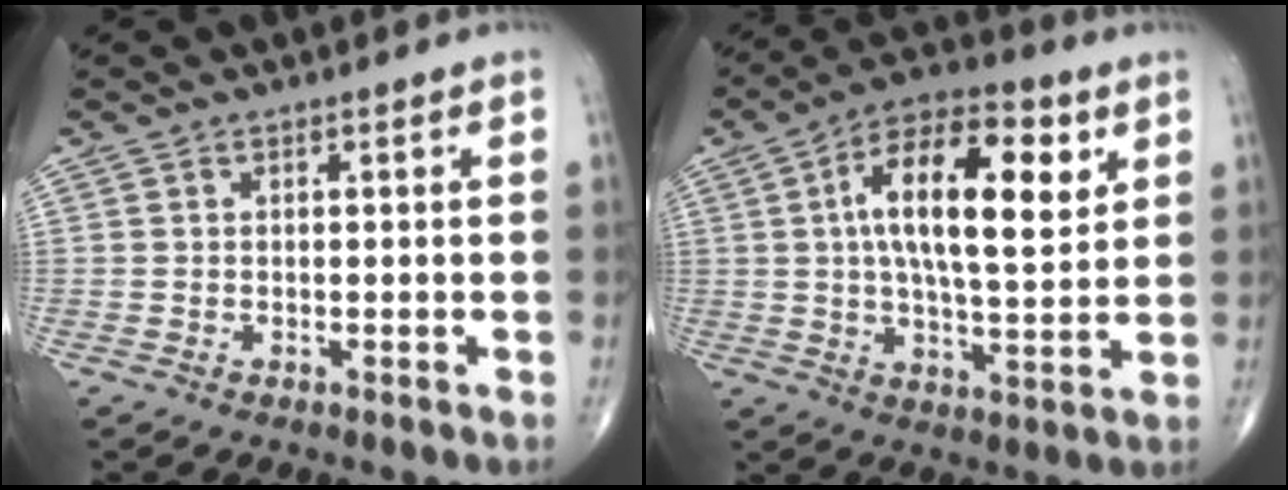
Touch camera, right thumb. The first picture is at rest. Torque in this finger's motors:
{"motor_torque": [-0.14, 0.93, 1.44, 0.45, 0.32]}